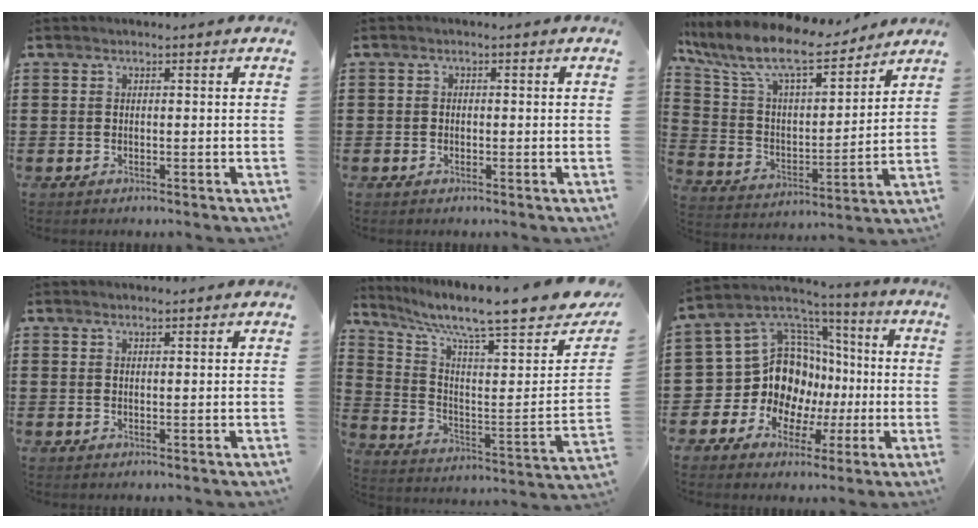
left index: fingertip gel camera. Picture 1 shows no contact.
{"total": 0.6, "force": [-0.3, 0.5, 0.2], "torque": [-0.005, 0.001, -0.006]}
{"total": 10.9, "force": [9.0, 2.4, 5.8], "torque": [-0.150, -0.050, 0.154]}
{"total": 1.0, "force": [0.9, 0.0, 0.2], "torque": [-0.005, 0.000, 0.018]}
{"total": 9.3, "force": [7.9, 0.5, 4.9], "torque": [-0.109, -0.073, 0.122]}
{"total": 13.3, "force": [-0.3, 12.3, 5.2], "torque": [-0.149, -0.020, 0.008]}